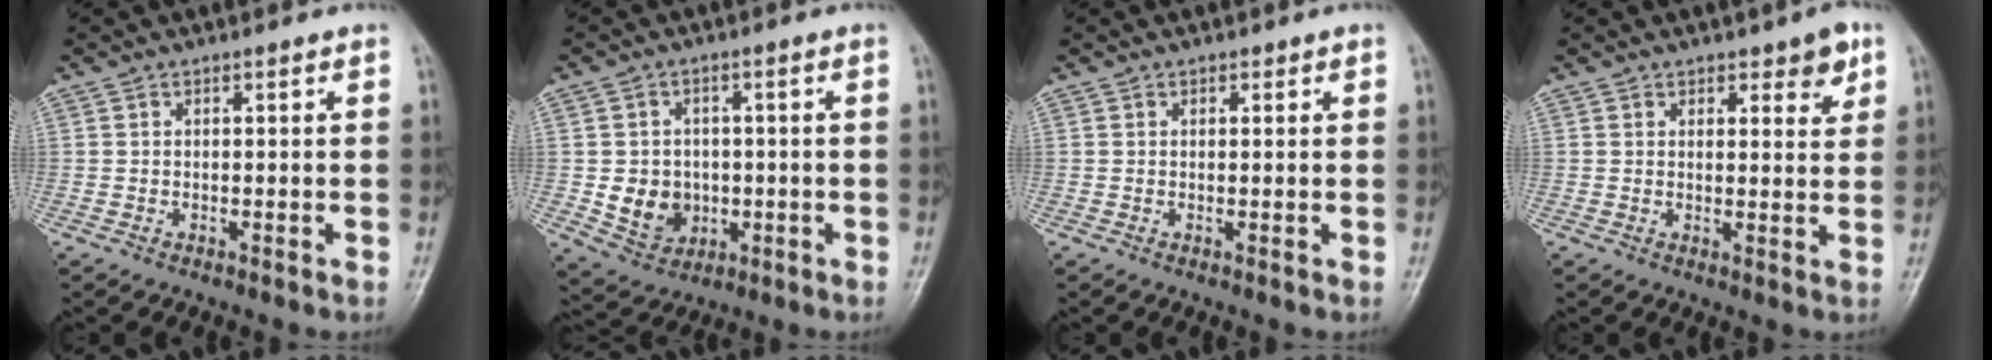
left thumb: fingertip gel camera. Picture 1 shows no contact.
{"total": 7.7, "force": [-0.9, 6.7, 3.8], "torque": [-0.032, 0.002, -0.003]}
{"total": 0.7, "force": [0.4, 0.5, 0.3], "torque": [0.003, -0.001, 0.003]}
{"total": 4.6, "force": [2.7, 2.1, 3.1], "torque": [-0.017, -0.014, 0.031]}